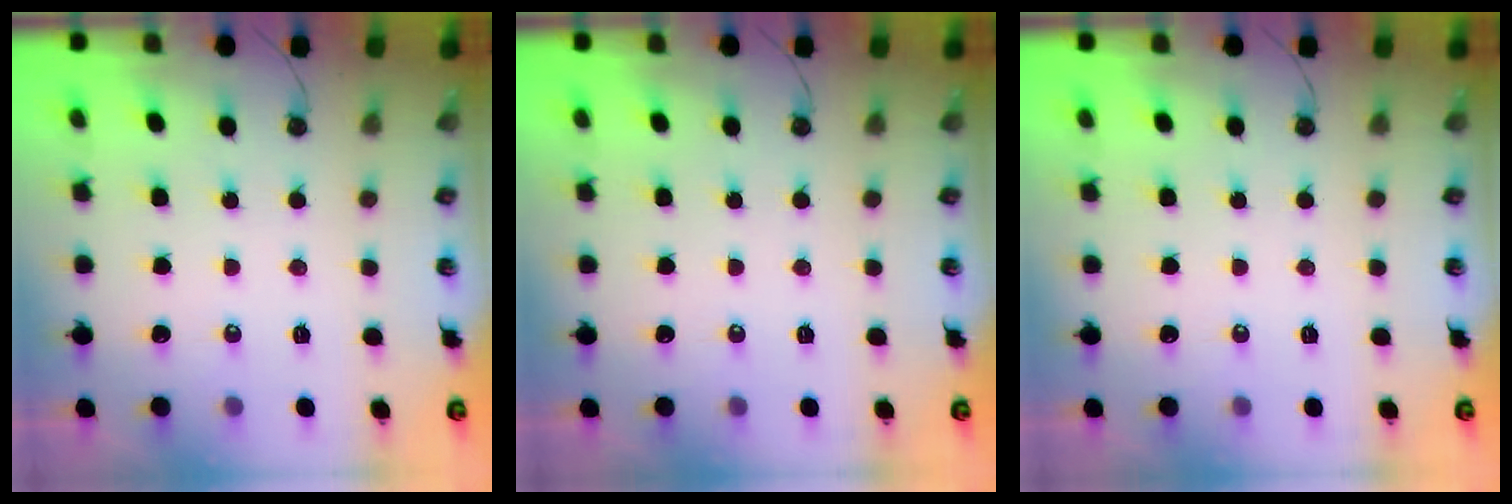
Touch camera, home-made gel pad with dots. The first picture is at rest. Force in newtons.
{"total": 0.0}
{"total": 0.0}